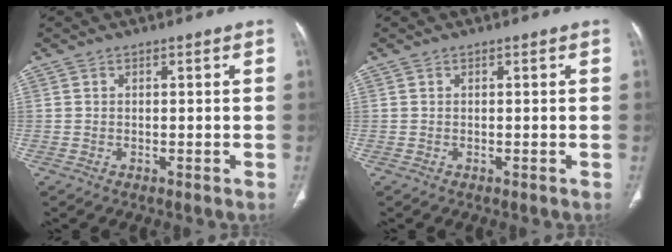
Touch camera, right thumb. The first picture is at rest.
{"total": 0.0}